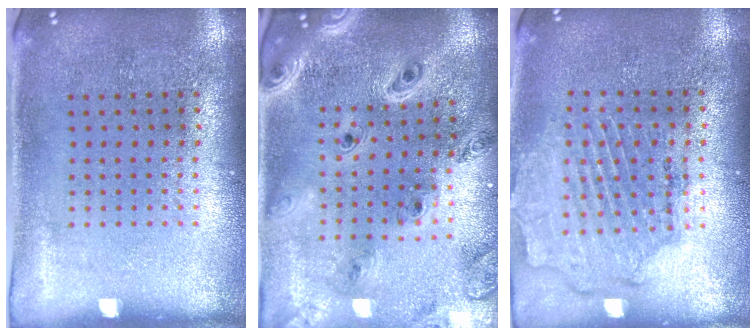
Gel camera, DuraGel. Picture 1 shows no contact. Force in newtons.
{"total": 2.3, "press": 2.1, "slide": 1.0}
{"total": 1.8, "press": 1.7, "slide": 0.6}